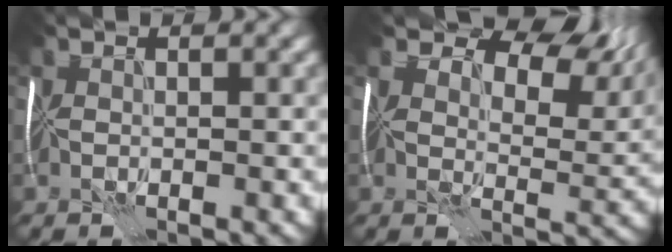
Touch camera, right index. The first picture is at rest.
{"total": 10.7, "force": [6.6, 5.6, 6.3], "torque": [-0.079, -0.003, 0.101]}